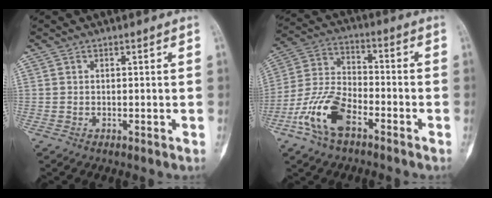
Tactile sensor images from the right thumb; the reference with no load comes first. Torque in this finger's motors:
{"motor_torque": [2.37, 1.48, 1.22, -0.93, 0.10]}